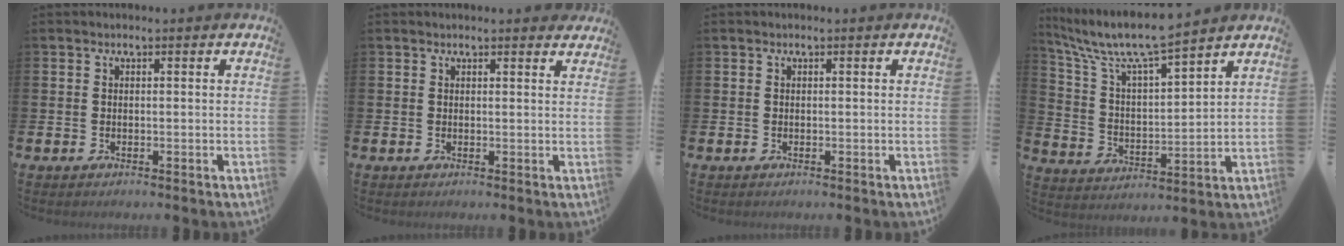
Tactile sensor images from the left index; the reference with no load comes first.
{"total": 1.1, "force": [1.0, 0.1, 0.1], "torque": [-0.002, 0.000, 0.019]}
{"total": 0.0}
{"total": 9.5, "force": [8.5, 1.2, 3.9], "torque": [-0.115, -0.051, 0.145]}